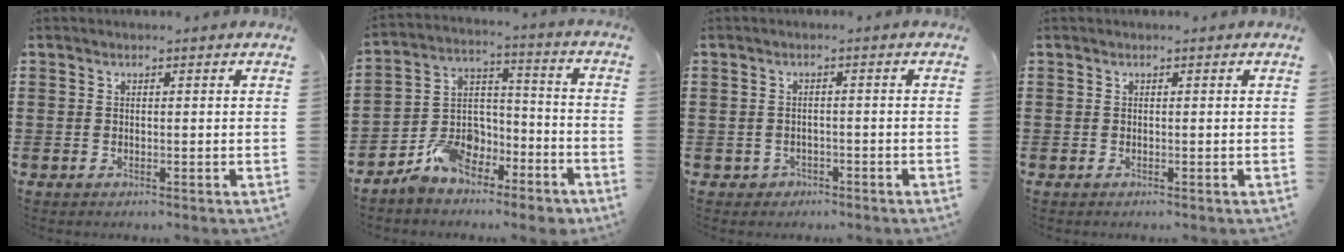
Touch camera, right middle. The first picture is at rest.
{"total": 8.8, "force": [-6.8, 4.9, 2.6], "torque": [-0.063, 0.025, -0.131]}
{"total": 1.2, "force": [-0.9, 0.8, 0.1], "torque": [-0.006, 0.001, -0.023]}
{"total": 0.0}